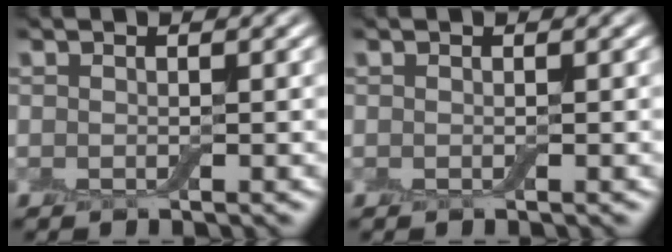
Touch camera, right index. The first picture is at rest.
{"total": 0.0}